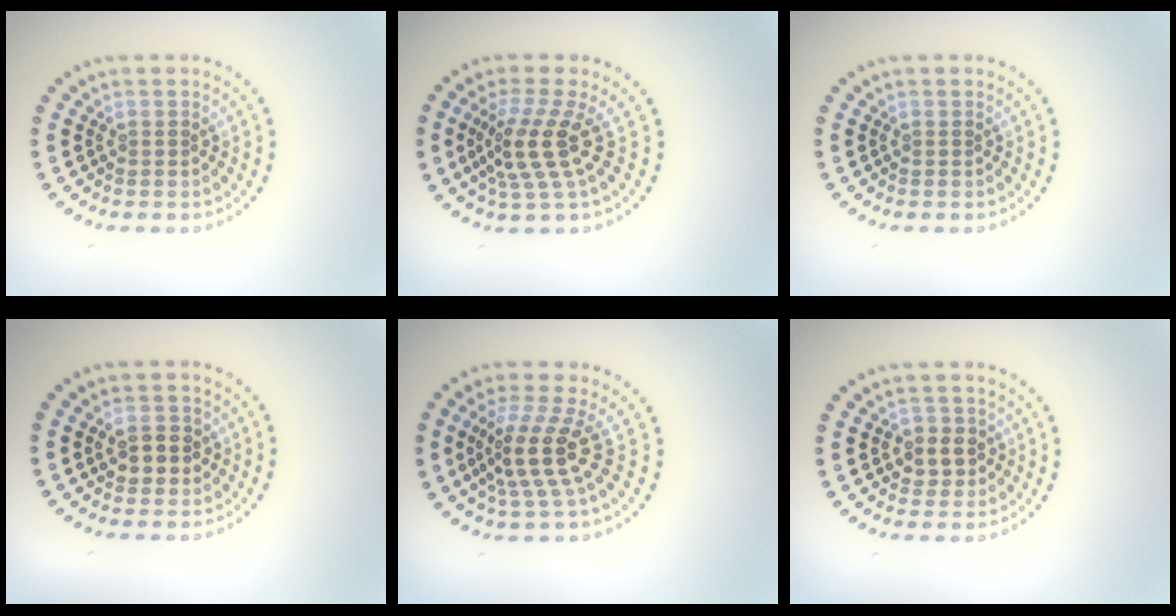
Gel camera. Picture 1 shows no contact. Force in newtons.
{"total": 4.1, "press": 3.0, "slide": 2.7}
{"total": 0.0}
{"total": 2.5, "press": 2.5, "slide": 0.2}
{"total": 4.3, "press": 3.4, "slide": 2.7}
{"total": 2.5, "press": 2.3, "slide": 0.9}